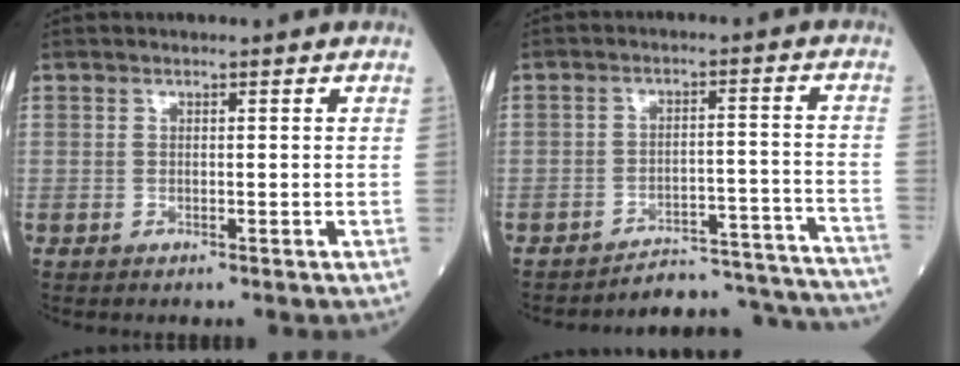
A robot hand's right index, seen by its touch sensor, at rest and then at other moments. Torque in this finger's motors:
{"motor_torque": [0.14, -0.39, -0.12, -0.02]}